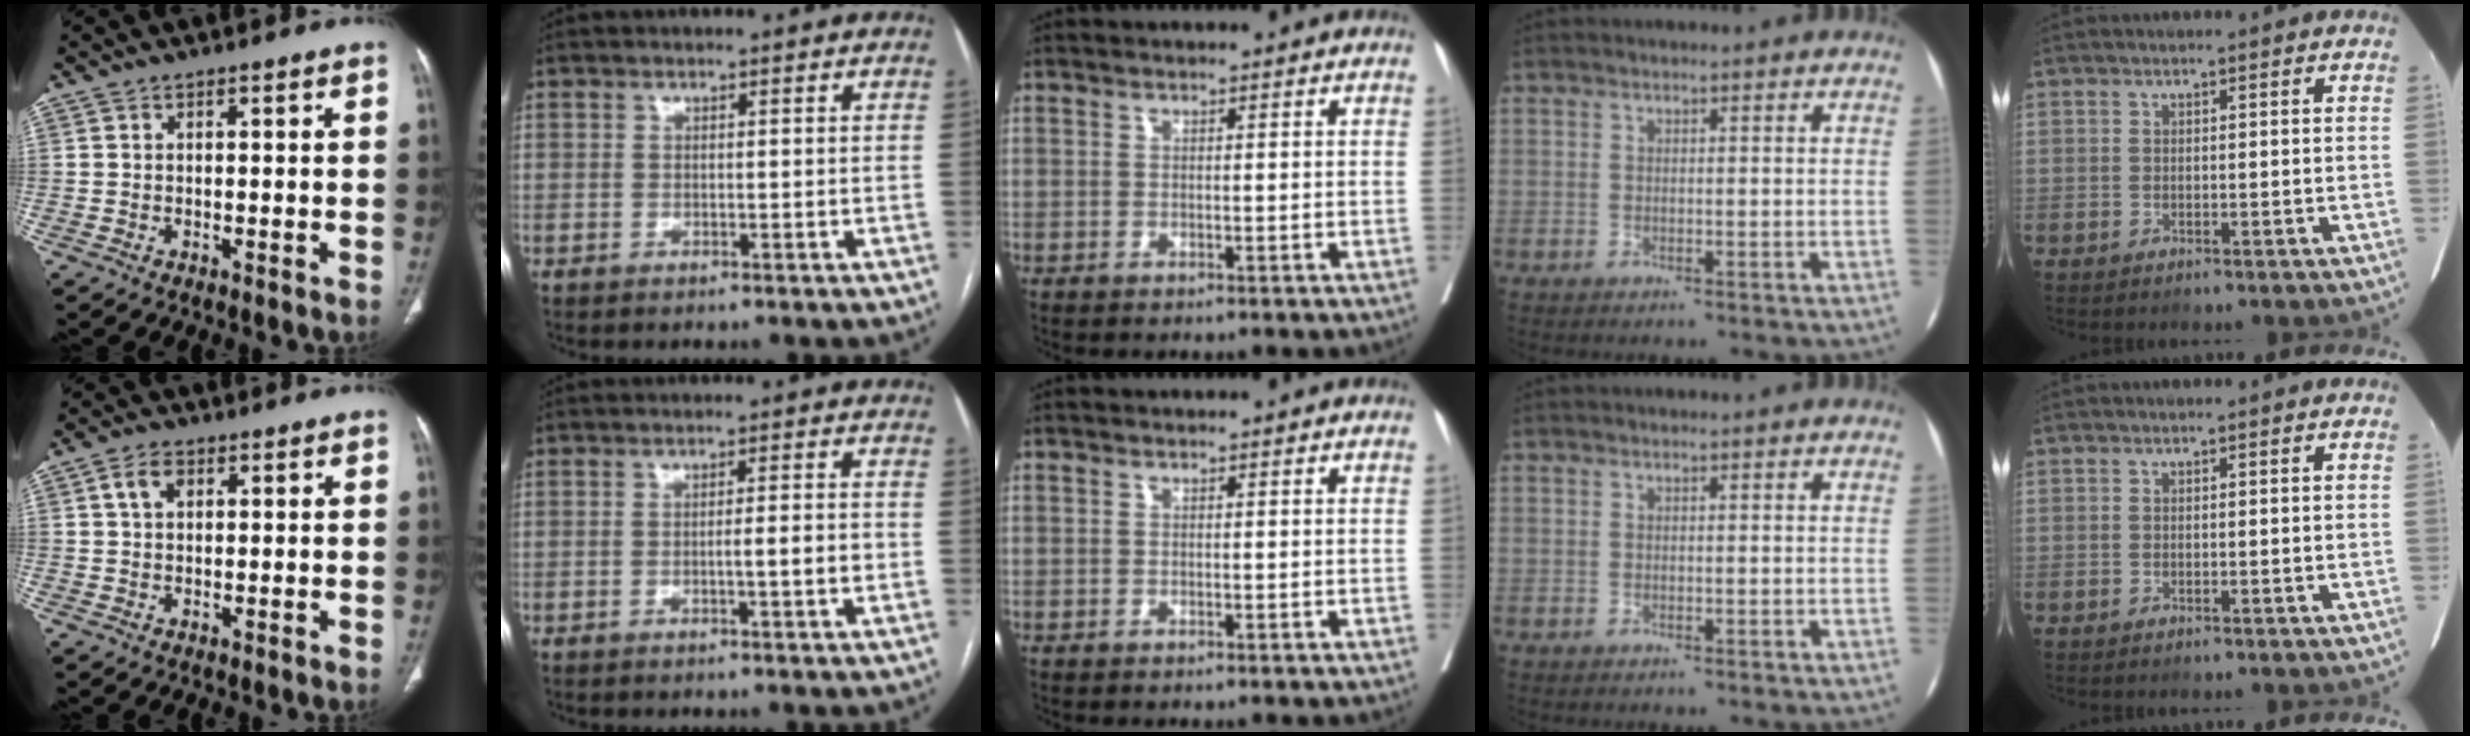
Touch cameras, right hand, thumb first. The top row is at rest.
{"thumb": {"total": 3.7, "force": [1.2, 2.5, 2.4], "torque": [-0.041, 0.006, 0.023]}, "index": {"total": 3.4, "force": [-0.9, -0.1, 3.2], "torque": [-0.049, 0.000, -0.013]}}